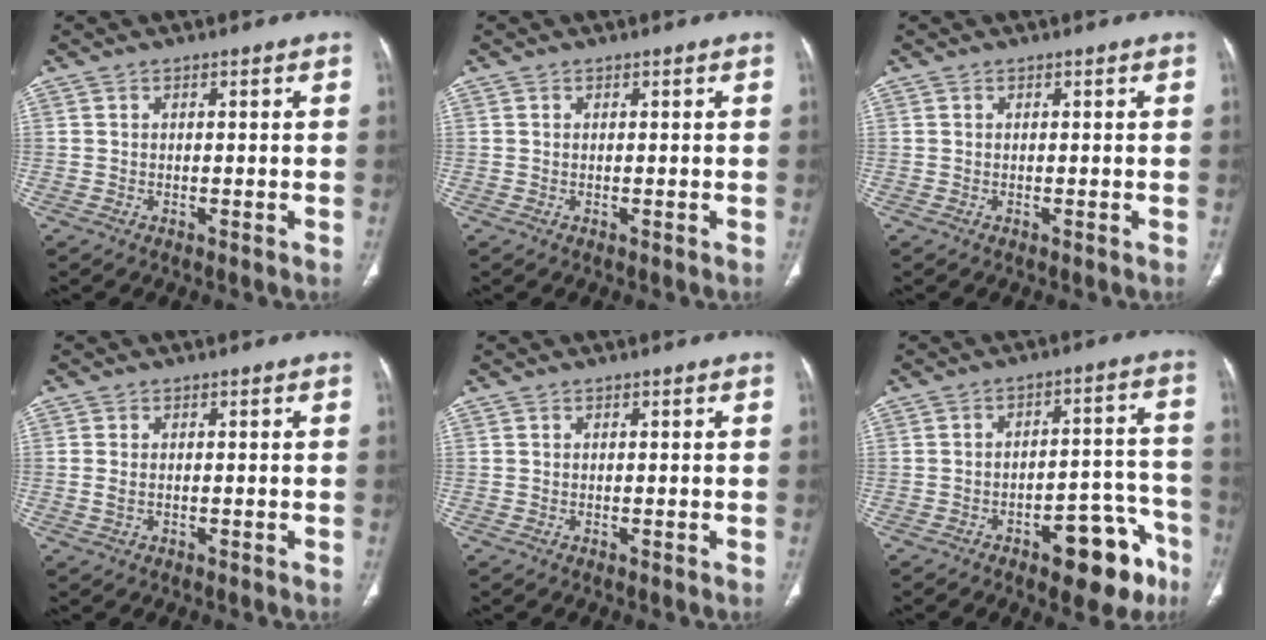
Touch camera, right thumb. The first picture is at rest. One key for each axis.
{"total": 0.0}
{"total": 0.0}
{"total": 1.6, "fx": -0.2, "fy": 1.0, "fz": 1.3, "tx": -0.035, "ty": 0.000, "tz": -0.004}
{"total": 0.0}
{"total": 13.9, "fx": -7.8, "fy": 6.0, "fz": 9.9, "tx": -0.084, "ty": 0.066, "tz": -0.099}